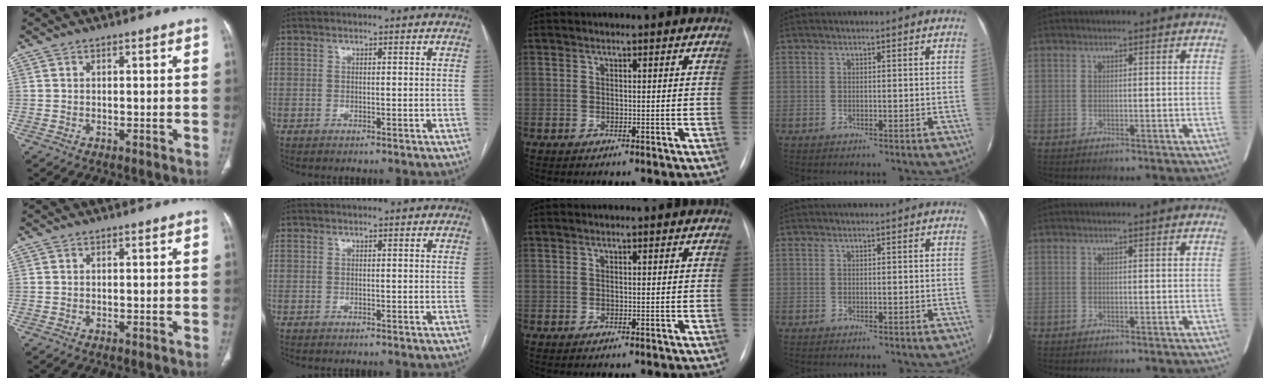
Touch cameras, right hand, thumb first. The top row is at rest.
{}